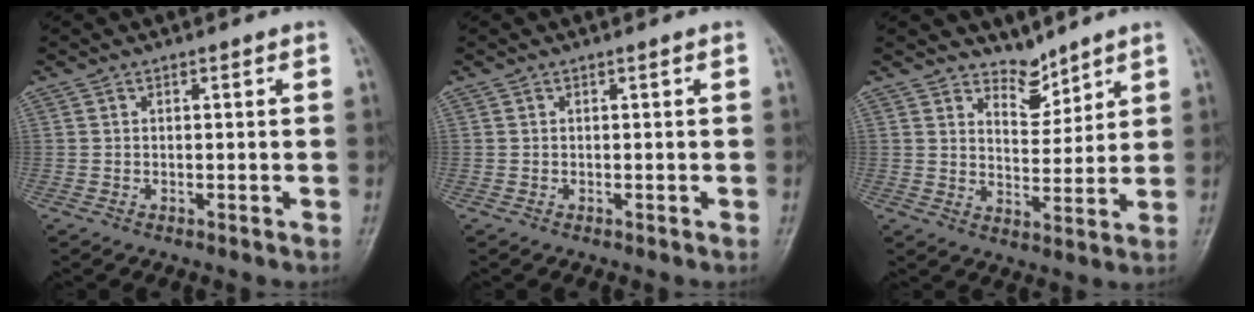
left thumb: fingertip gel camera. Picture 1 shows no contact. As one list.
[{"total": 0.0}, {"total": 5.2, "force": [4.6, 2.3, 0.9], "torque": [0.010, -0.044, 0.085]}]